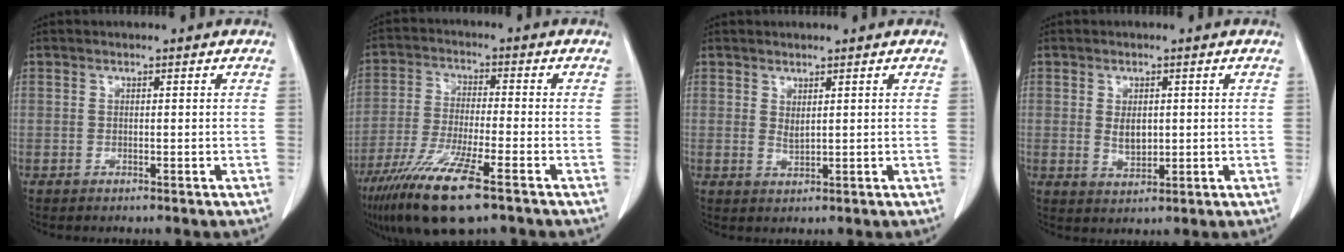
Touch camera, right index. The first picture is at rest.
{"total": 13.0, "force": [-8.0, 1.3, 10.1], "torque": [-0.201, -0.035, -0.144]}
{"total": 1.3, "force": [0.7, 0.4, 1.1], "torque": [-0.021, -0.006, 0.018]}
{"total": 3.3, "force": [0.4, 1.9, 2.7], "torque": [-0.049, -0.004, 0.013]}